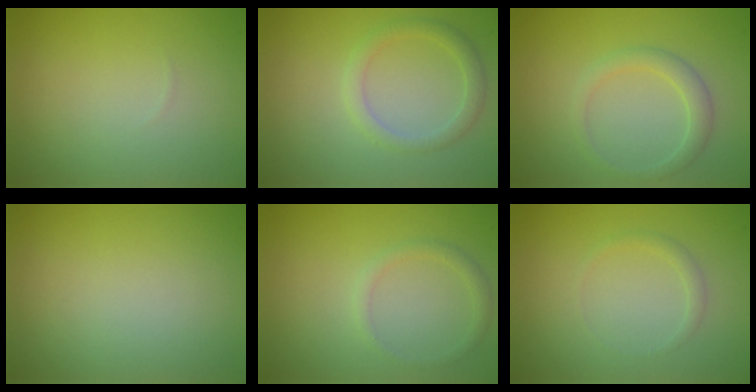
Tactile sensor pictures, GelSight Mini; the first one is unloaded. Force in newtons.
{"total": 1.9, "press": 1.9, "slide": 0.0}
{"total": 2.0, "press": 2.0, "slide": 0.1}
{"total": 0.0}
{"total": 1.1, "press": 1.1, "slide": 0.1}
{"total": 0.9, "press": 0.9, "slide": 0.1}